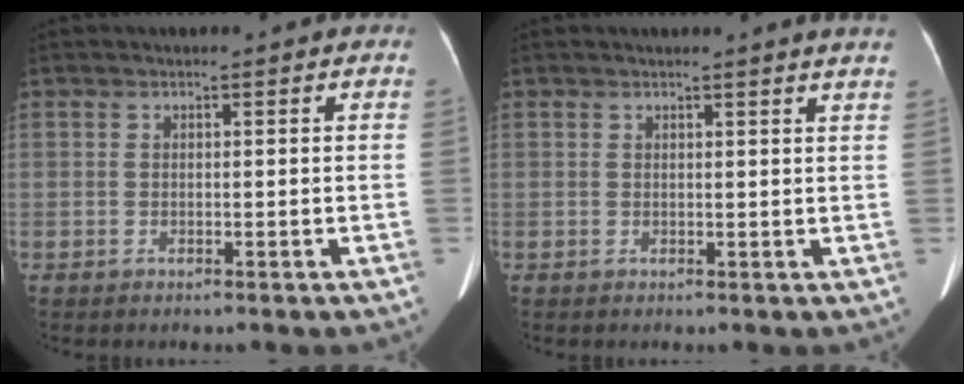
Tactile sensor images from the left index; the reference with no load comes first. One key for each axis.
{"total": 3.4, "fx": 3.2, "fy": -0.4, "fz": 1.2, "tx": -0.016, "ty": -0.004, "tz": 0.020}